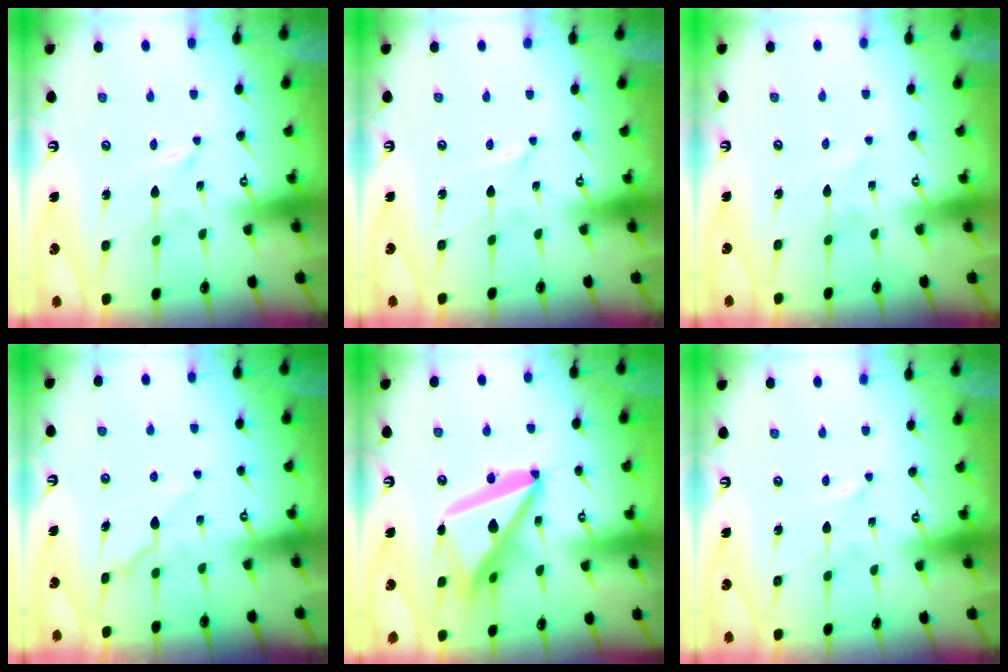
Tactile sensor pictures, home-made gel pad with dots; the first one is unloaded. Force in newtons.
{"total": 0.0}
{"total": 2.4, "press": 2.3, "slide": 0.3}
{"total": 6.3, "press": 6.3, "slide": 0.4}
{"total": 19.5, "press": 19.4, "slide": 2.1}
{"total": 0.0}